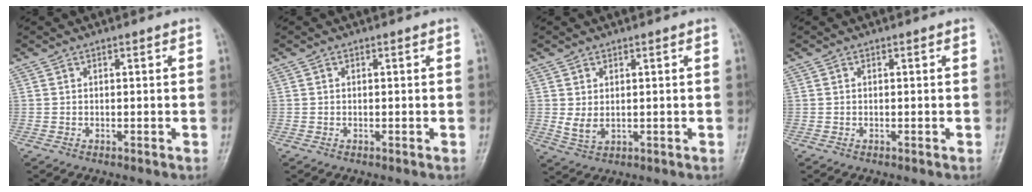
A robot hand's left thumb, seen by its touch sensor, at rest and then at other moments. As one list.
[{"total": 0.0}, {"total": 3.6, "force": [0.5, 2.2, 2.7], "torque": [-0.050, -0.008, 0.017]}, {"total": 0.0}]